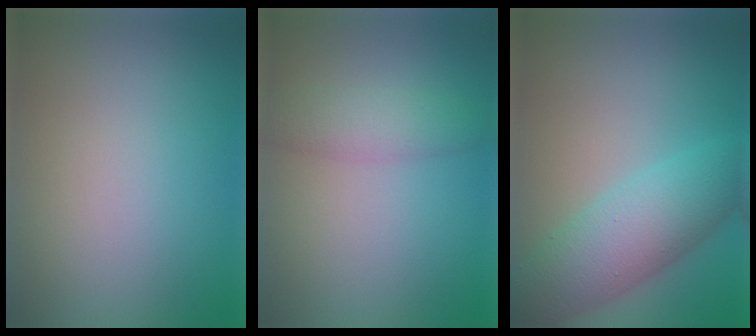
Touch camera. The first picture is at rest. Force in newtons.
{"total": 3.1, "press": 3.1, "slide": 0.0}
{"total": 7.3, "press": 7.3, "slide": 0.1}